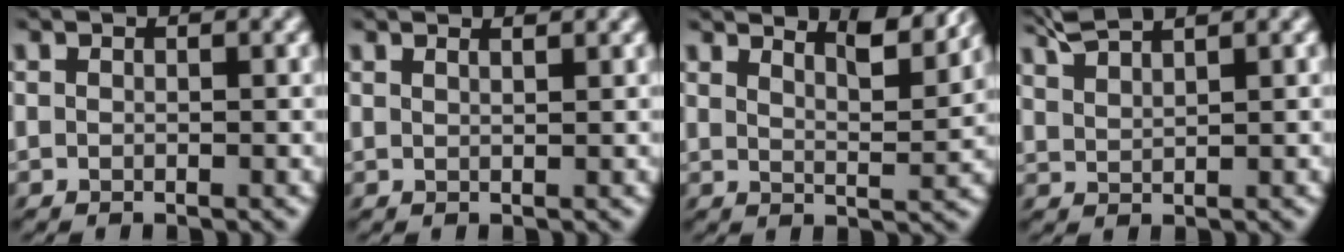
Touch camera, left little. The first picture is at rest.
{"total": 1.1, "force": [1.0, -0.5, 0.1], "torque": [-0.006, 0.003, 0.022]}
{"total": 4.7, "force": [4.0, 0.3, 2.3], "torque": [-0.041, 0.005, 0.048]}
{"total": 3.5, "force": [3.1, -0.4, 1.6], "torque": [-0.045, 0.015, 0.059]}